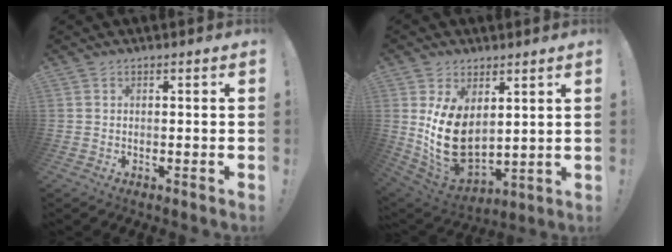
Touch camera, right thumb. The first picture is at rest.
{"total": 14.1, "force": [2.8, 9.4, 10.2], "torque": [-0.204, -0.034, 0.060]}